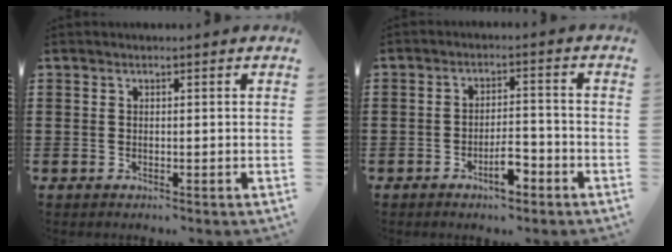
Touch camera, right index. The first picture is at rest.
{"total": 5.0, "force": [-2.9, 1.7, 3.7], "torque": [-0.065, 0.009, -0.054]}